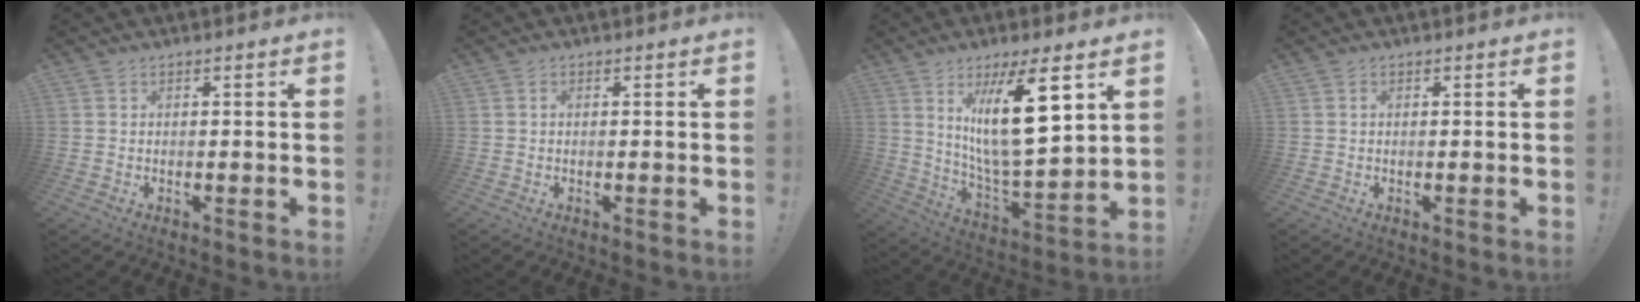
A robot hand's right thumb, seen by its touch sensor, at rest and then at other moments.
{"total": 0.0}
{"total": 20.2, "force": [8.5, 5.1, 17.6], "torque": [-0.312, -0.053, 0.126]}
{"total": 0.0}